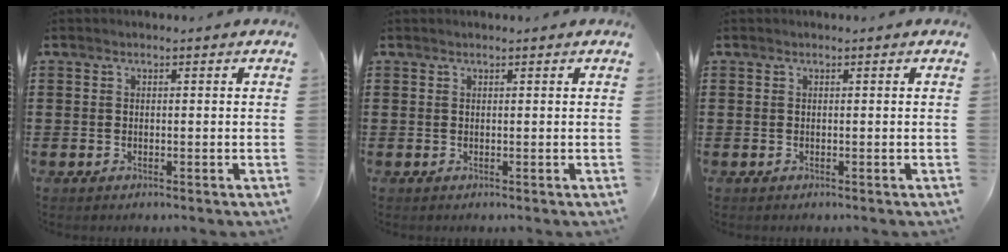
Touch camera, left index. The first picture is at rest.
{"total": 0.0}
{"total": 0.0}